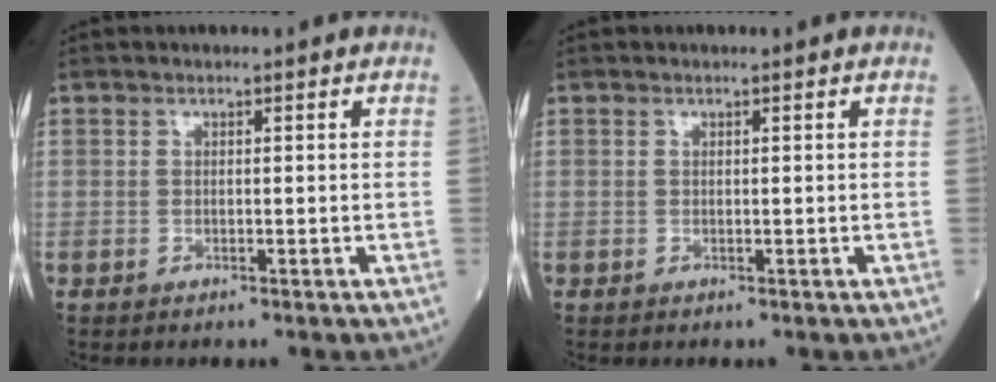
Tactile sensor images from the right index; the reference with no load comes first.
{"total": 0.0}